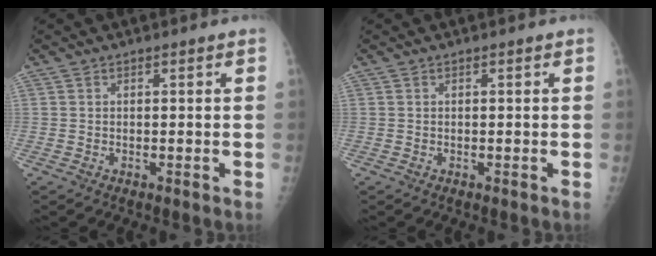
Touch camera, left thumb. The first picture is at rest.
{"total": 0.0}